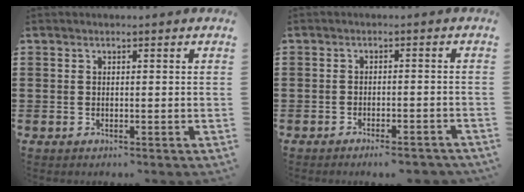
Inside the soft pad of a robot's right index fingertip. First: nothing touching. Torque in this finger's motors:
{"motor_torque": [1.46, 0.68, 0.11, 0.02]}